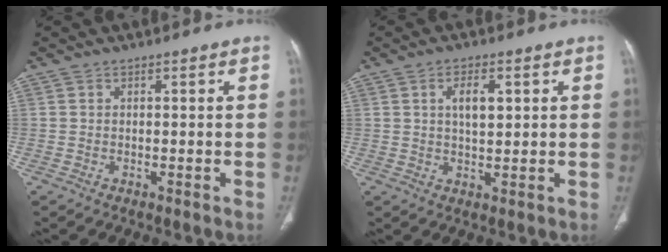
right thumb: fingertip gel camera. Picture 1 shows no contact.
{"total": 5.1, "force": [1.6, 2.2, 4.3], "torque": [-0.069, -0.005, 0.029]}